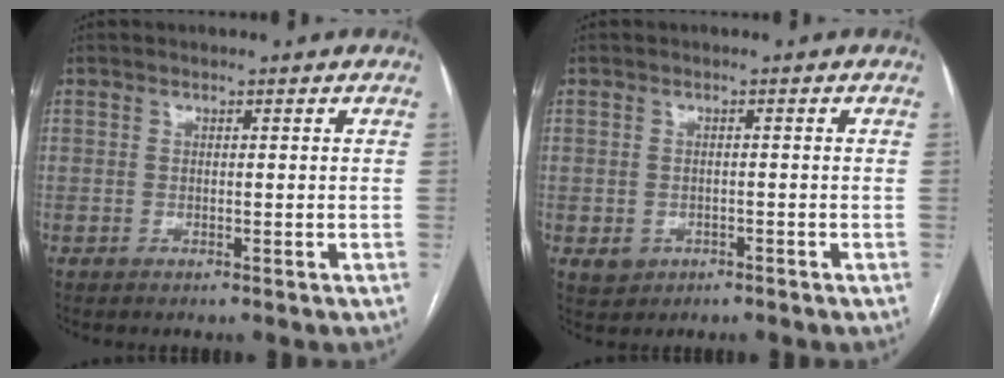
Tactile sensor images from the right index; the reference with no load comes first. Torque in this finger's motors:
{"motor_torque": [0.10, 0.02, 0.00, -0.01]}